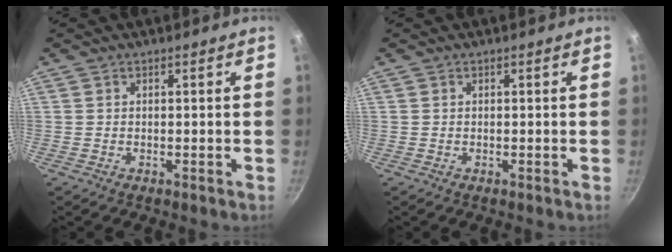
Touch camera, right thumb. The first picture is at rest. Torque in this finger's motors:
{"motor_torque": [0.00, 0.00, -0.24, 0.24, 0.03]}